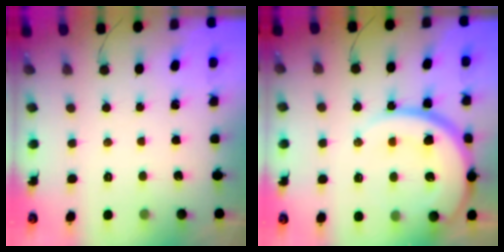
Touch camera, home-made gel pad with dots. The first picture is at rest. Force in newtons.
{"total": 18.4, "press": 18.1, "slide": 2.8}